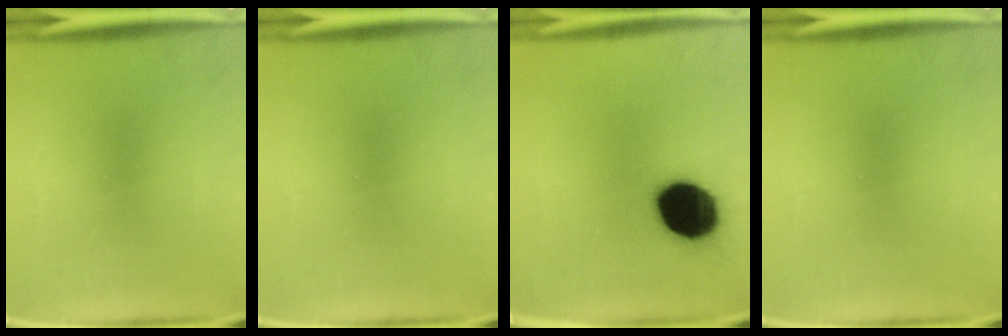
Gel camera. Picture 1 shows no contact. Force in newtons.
{"total": 0.0}
{"total": 18.7}
{"total": 0.0}